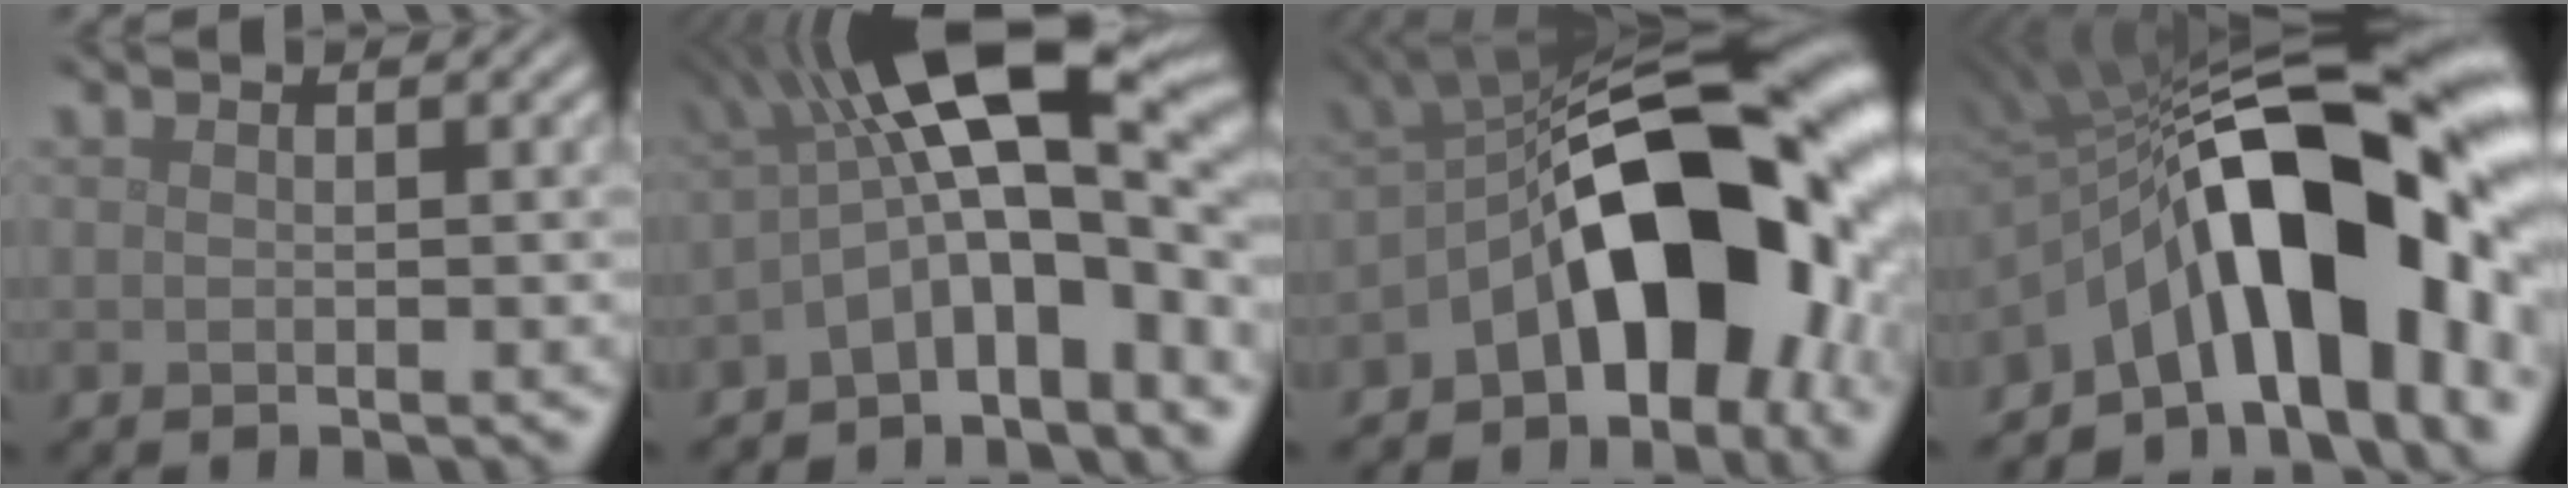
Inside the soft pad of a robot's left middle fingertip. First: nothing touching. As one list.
[{"total": 13.3, "force": [-1.4, 5.1, 12.2], "torque": [-0.162, 0.022, -0.034]}, {"total": 14.7, "force": [-4.0, 7.8, 11.9], "torque": [-0.137, 0.016, -0.080]}, {"total": 18.1, "force": [-4.0, 8.4, 15.5], "torque": [-0.204, 0.043, -0.081]}]